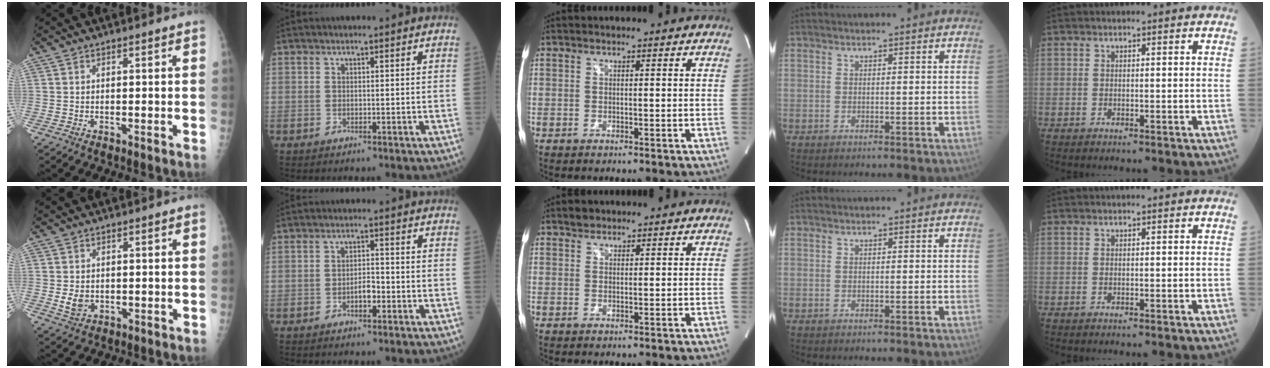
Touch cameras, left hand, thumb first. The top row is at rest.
{"thumb": {"total": 3.4, "force": [-0.3, 2.7, 2.0], "torque": [-0.027, -0.003, 0.003]}, "index": {"total": 2.4, "force": [-1.3, 0.9, 1.8], "torque": [-0.025, 0.002, -0.026]}, "middle": {"total": 1.6, "force": [1.3, 0.9, 0.2], "torque": [-0.005, 0.004, 0.021]}}